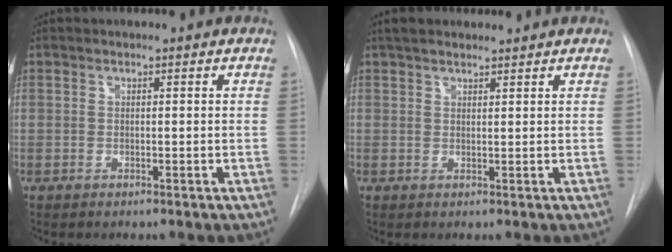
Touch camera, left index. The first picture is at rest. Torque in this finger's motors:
{"motor_torque": [0.10, -0.09, -0.27, -0.09]}